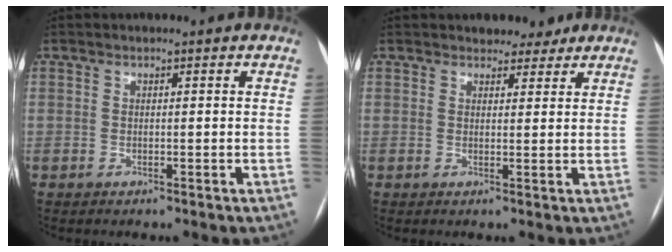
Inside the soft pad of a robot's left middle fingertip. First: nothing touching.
{"total": 3.3, "force": [2.8, 1.7, 0.7], "torque": [-0.005, 0.005, 0.035]}